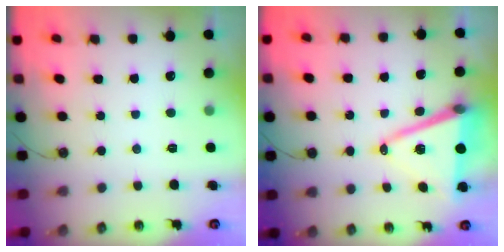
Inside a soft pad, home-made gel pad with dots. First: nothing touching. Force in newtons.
{"total": 13.5, "press": 12.9, "slide": 3.9}